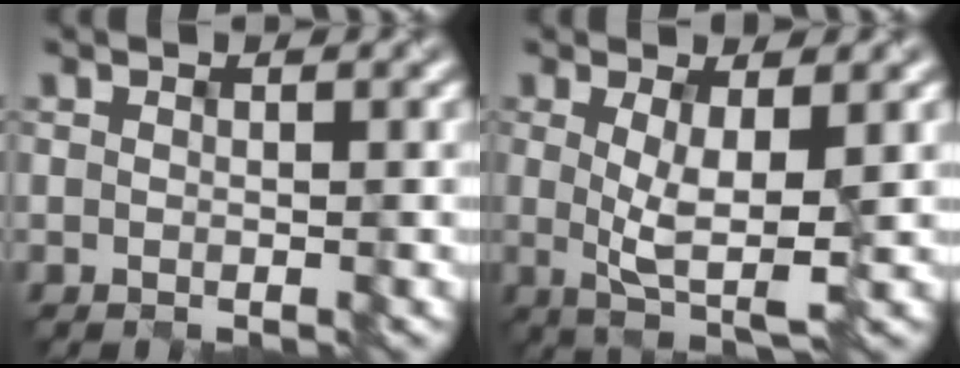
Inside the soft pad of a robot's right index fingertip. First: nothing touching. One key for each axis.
{"total": 4.5, "fx": -0.3, "fy": 1.2, "fz": 4.3, "tx": -0.083, "ty": -0.010, "tz": 0.005}